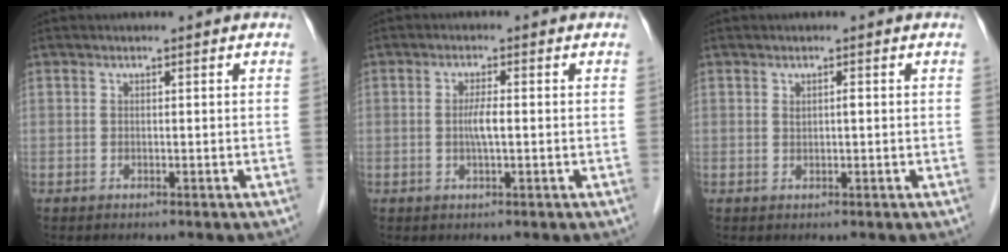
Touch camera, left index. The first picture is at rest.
{"total": 2.5, "force": [-0.4, 0.2, 2.5], "torque": [-0.049, -0.004, -0.007]}
{"total": 0.8, "force": [0.1, 0.2, 0.8], "torque": [-0.016, 0.001, 0.002]}